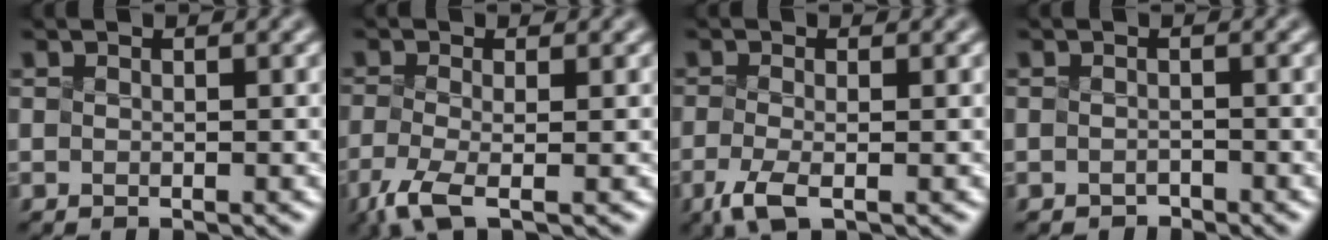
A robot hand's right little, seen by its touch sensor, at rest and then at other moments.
{"total": 3.7, "force": [-1.9, 1.0, 3.0], "torque": [-0.075, -0.011, -0.046]}
{"total": 2.9, "force": [-1.4, 0.9, 2.4], "torque": [-0.059, -0.008, -0.032]}
{"total": 0.7, "force": [-0.6, 0.3, 0.1], "torque": [-0.001, 0.000, -0.010]}